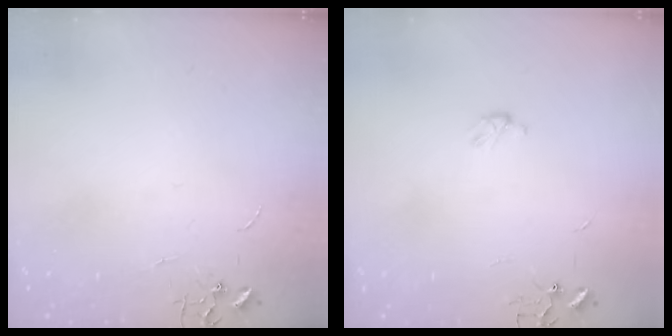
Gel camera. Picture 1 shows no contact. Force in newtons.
{"total": 3.1, "press": 3.1, "slide": 0.5}